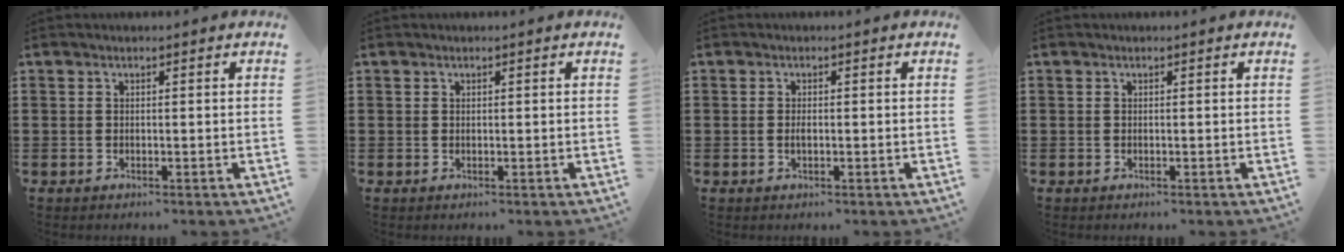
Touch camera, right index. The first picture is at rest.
{"total": 0.0}
{"total": 1.1, "force": [-0.2, 0.5, 1.0], "torque": [-0.020, 0.001, -0.004]}
{"total": 0.0}